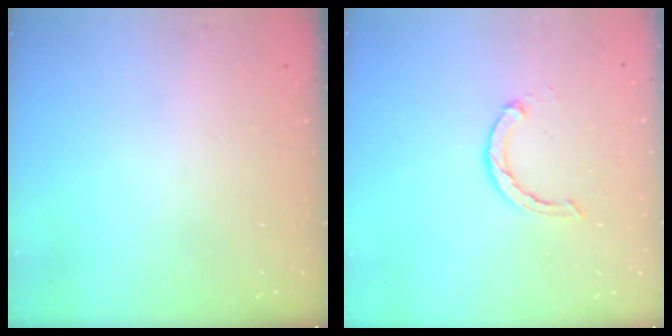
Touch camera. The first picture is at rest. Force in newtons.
{"total": 2.3, "press": 2.3, "slide": 0.3}